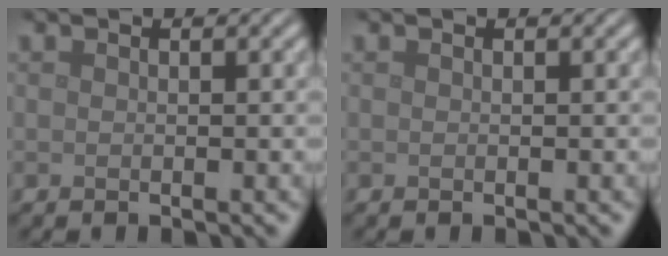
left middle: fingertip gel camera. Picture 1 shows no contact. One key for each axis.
{"total": 0.0}